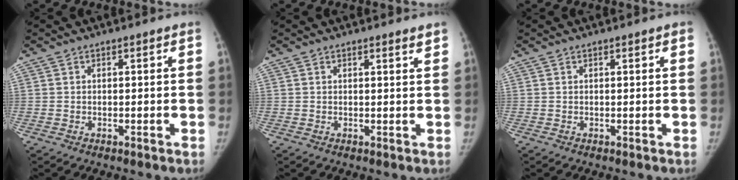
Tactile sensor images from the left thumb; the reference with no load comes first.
{"total": 1.2, "force": [1.1, 0.1, 0.6], "torque": [-0.004, -0.007, 0.013]}
{"total": 0.7, "force": [0.3, 0.1, 0.6], "torque": [-0.010, 0.001, 0.002]}